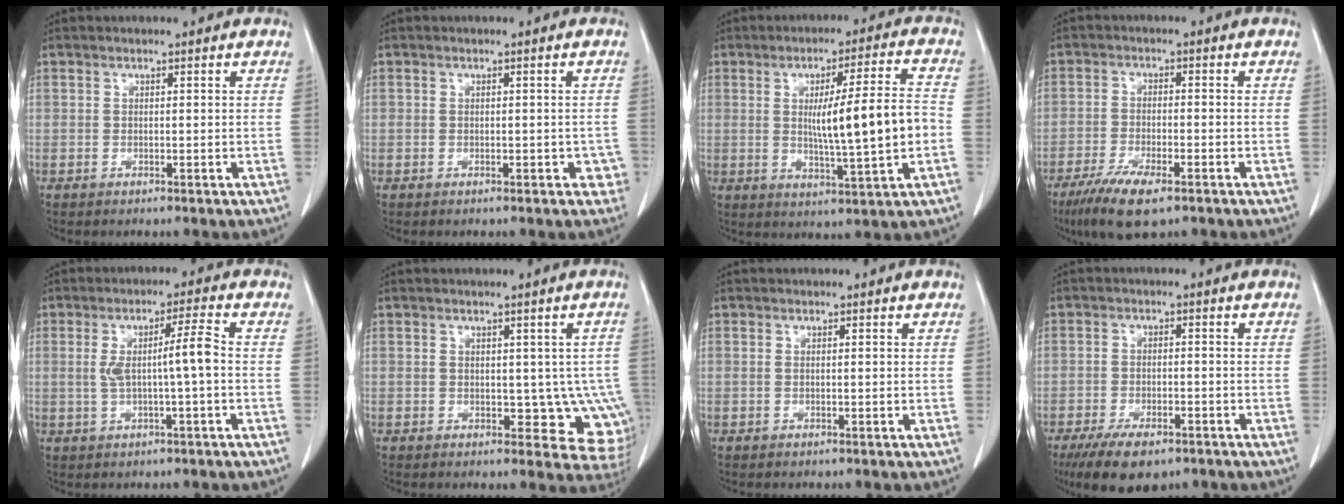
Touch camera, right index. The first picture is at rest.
{"total": 2.4, "force": [-0.7, 1.9, 1.3], "torque": [-0.005, 0.017, -0.005]}
{"total": 12.1, "force": [-0.6, 0.2, 12.1], "torque": [-0.193, -0.001, -0.005]}
{"total": 8.3, "force": [-5.4, 1.8, 6.1], "torque": [-0.111, -0.017, -0.090]}
{"total": 5.8, "force": [-0.1, -0.2, 5.8], "torque": [-0.100, 0.012, 0.003]}
{"total": 6.9, "force": [-0.7, 4.5, 5.2], "torque": [-0.032, 0.005, 0.000]}
{"total": 0.0}
{"total": 8.6, "force": [-6.0, 3.4, 5.2], "torque": [-0.086, -0.010, -0.096]}